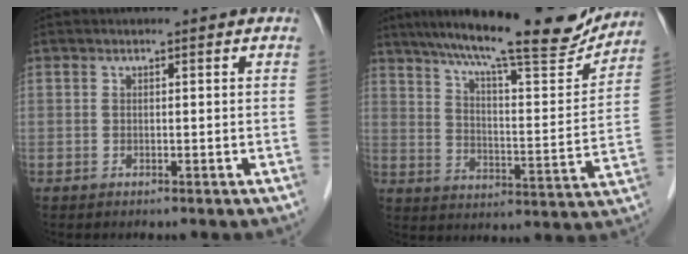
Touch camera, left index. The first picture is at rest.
{"total": 20.4, "force": [17.7, 2.2, 9.8], "torque": [-0.160, -0.016, 0.250]}